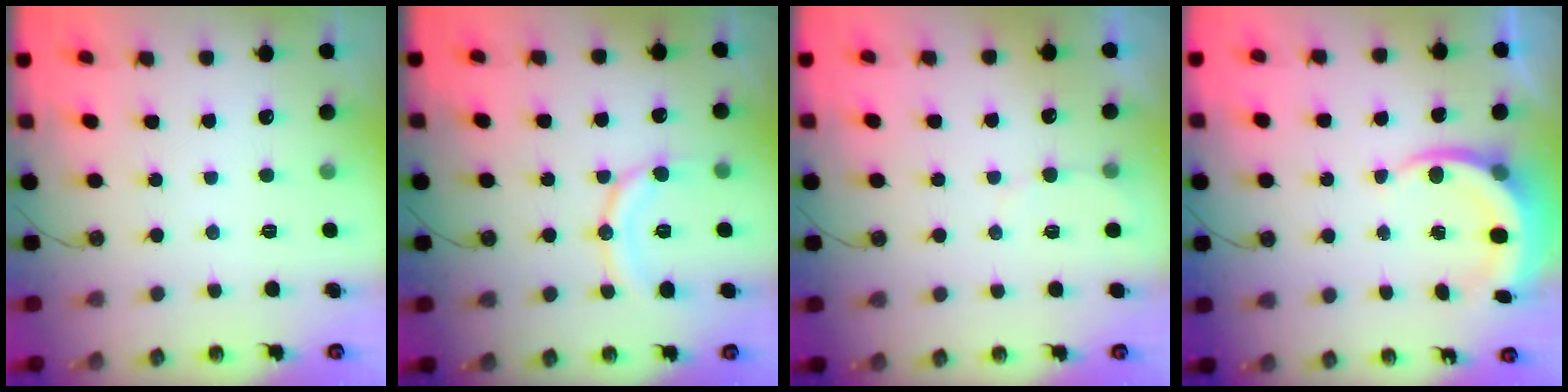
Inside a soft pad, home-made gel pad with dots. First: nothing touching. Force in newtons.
{"total": 11.7, "press": 11.7, "slide": 1.0}
{"total": 2.8, "press": 2.8, "slide": 0.3}
{"total": 6.2, "press": 6.2, "slide": 0.7}